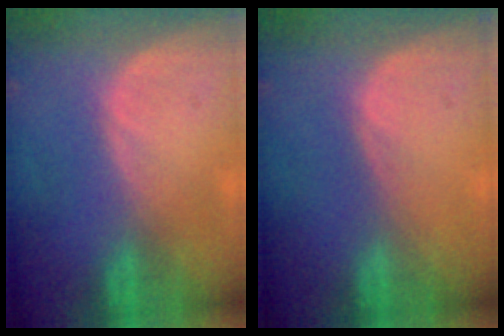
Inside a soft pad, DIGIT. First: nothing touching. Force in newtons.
{"total": 0.0}